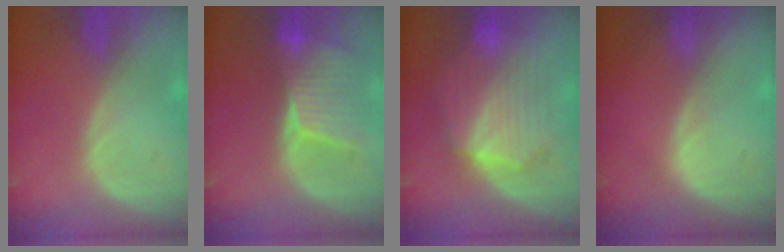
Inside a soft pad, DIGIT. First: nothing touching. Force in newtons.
{"total": 8.3, "press": 7.8, "slide": 2.9}
{"total": 10.6, "press": 10.6, "slide": 0.8}
{"total": 0.6, "press": 0.6, "slide": 0.1}